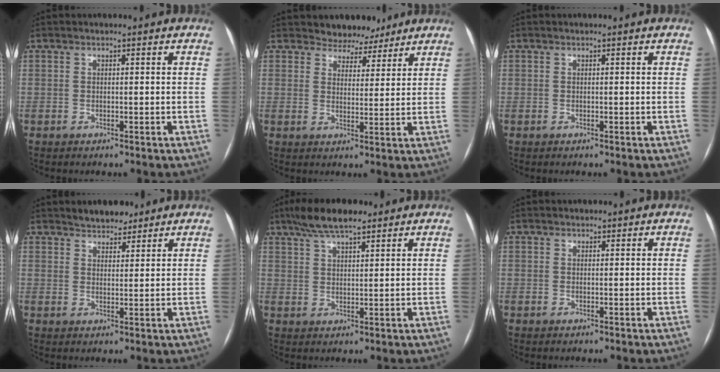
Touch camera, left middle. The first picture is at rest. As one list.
[{"total": 5.5, "force": [4.8, 2.7, 0.3], "torque": [-0.002, 0.001, 0.065]}, {"total": 0.0}, {"total": 4.5, "force": [3.9, 1.9, 1.3], "torque": [-0.021, 0.008, 0.065]}, {"total": 8.0, "force": [6.1, 1.9, 4.9], "torque": [-0.092, 0.021, 0.106]}, {"total": 0.7, "force": [0.5, 0.4, 0.1], "torque": [-0.001, 0.000, 0.006]}]